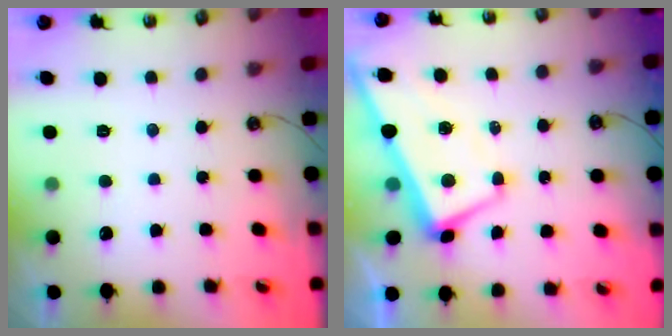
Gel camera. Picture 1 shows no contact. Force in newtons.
{"total": 1.0, "press": 0.5, "slide": 0.9}